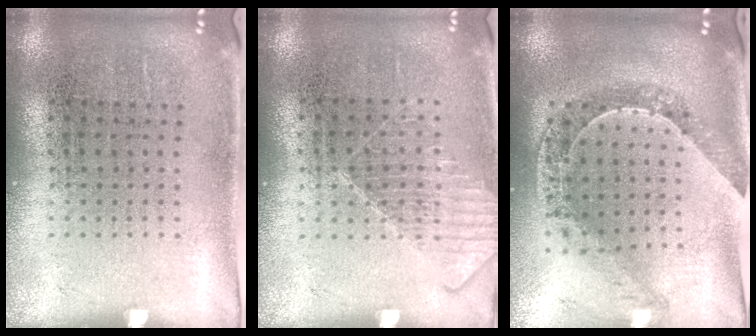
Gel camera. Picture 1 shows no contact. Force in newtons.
{"total": 1.3, "press": 1.3, "slide": 0.3}
{"total": 1.1, "press": 1.1, "slide": 0.2}